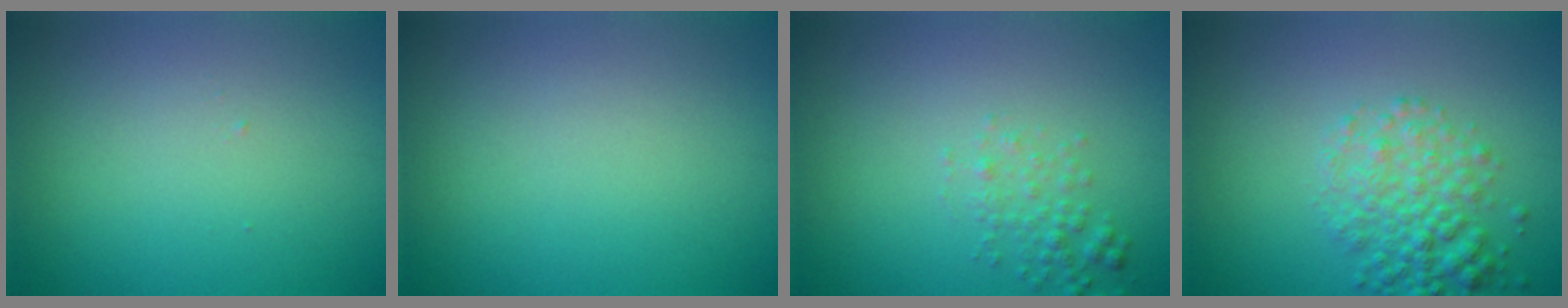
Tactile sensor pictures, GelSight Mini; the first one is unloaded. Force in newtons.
{"total": 0.0}
{"total": 1.6, "press": 1.6, "slide": 0.1}
{"total": 4.0, "press": 4.0, "slide": 0.1}